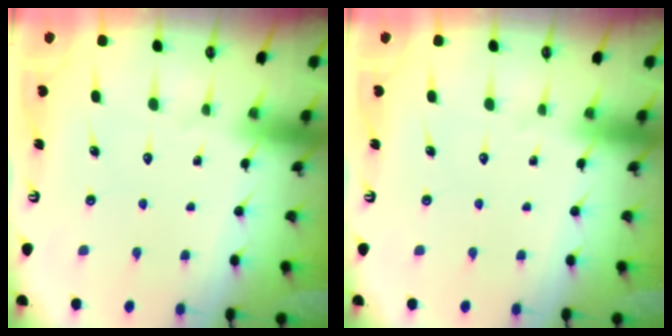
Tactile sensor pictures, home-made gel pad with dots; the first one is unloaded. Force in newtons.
{"total": 0.0}